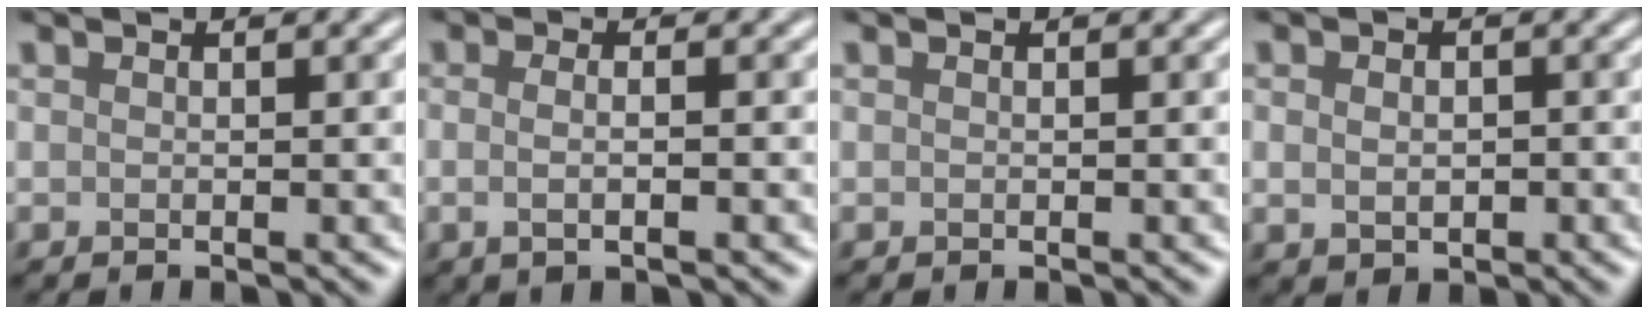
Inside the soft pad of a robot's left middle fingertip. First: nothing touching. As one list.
[{"total": 2.7, "force": [-0.1, 1.2, 2.4], "torque": [-0.023, -0.005, -0.013]}, {"total": 0.0}, {"total": 2.0, "force": [-0.1, 1.5, 1.3], "torque": [-0.021, -0.003, 0.005]}]